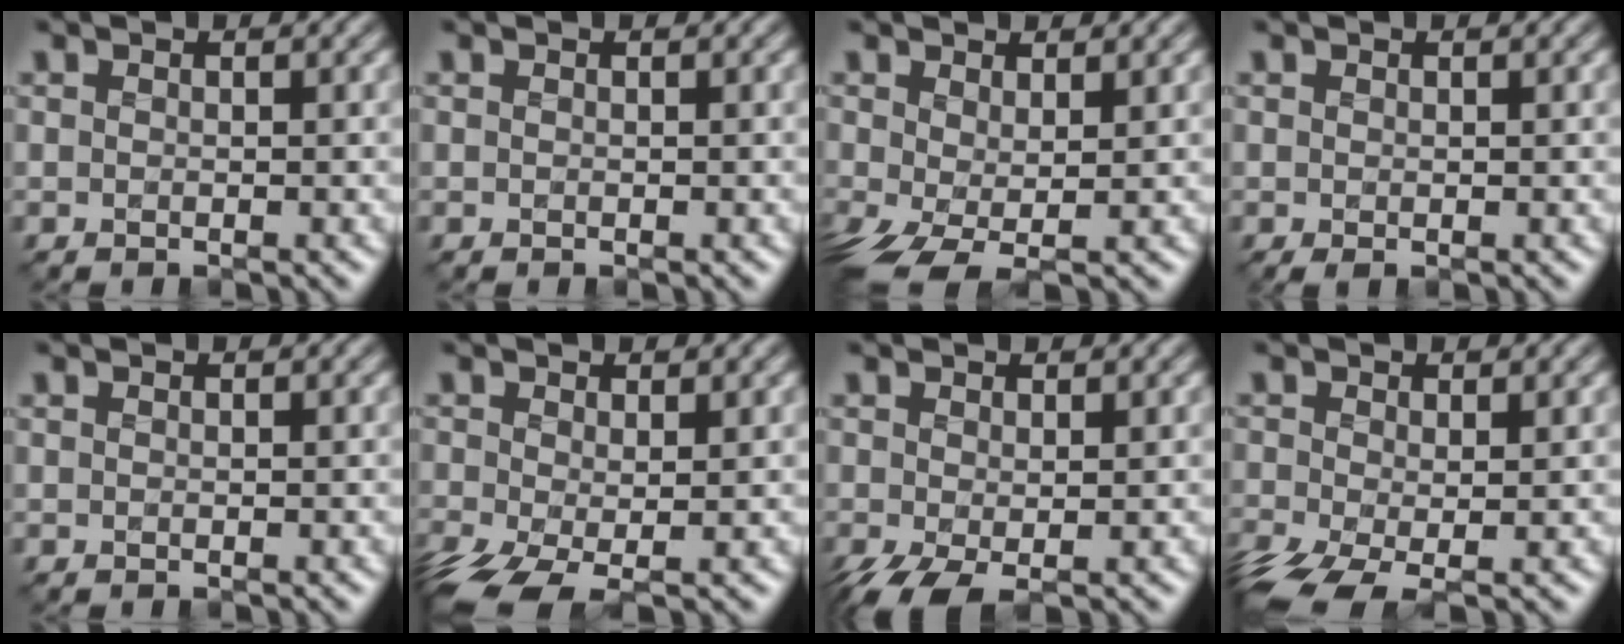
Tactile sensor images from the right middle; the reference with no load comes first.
{"total": 0.0}
{"total": 3.4, "force": [-1.1, 1.0, 3.0], "torque": [-0.075, -0.015, -0.019]}
{"total": 0.0}
{"total": 0.0}
{"total": 4.5, "force": [-2.4, 1.6, 3.4], "torque": [-0.093, -0.023, -0.042]}
{"total": 2.7, "force": [-1.3, 0.7, 2.2], "torque": [-0.059, -0.011, -0.022]}
{"total": 4.9, "force": [-2.8, 1.8, 3.6], "torque": [-0.097, -0.023, -0.049]}